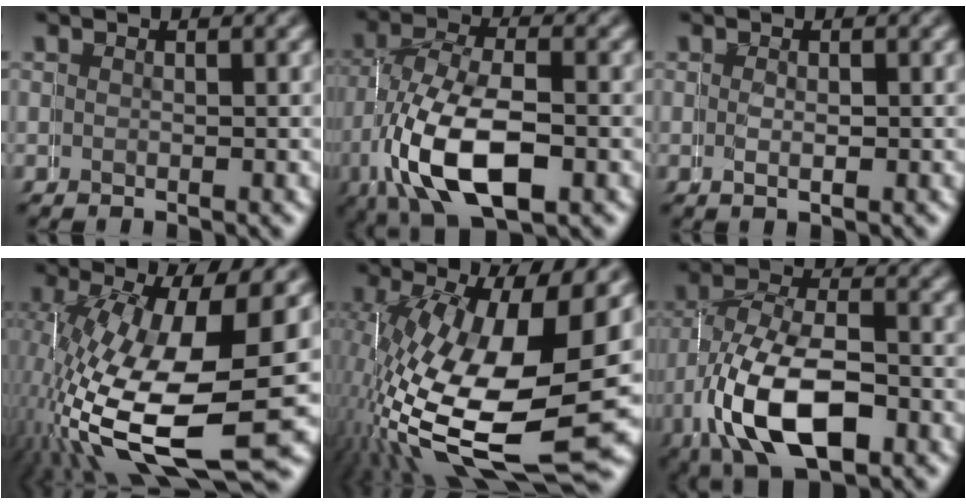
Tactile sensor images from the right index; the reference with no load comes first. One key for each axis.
{"total": 7.9, "fx": -2.0, "fy": 4.8, "fz": 6.0, "tx": -0.136, "ty": -0.033, "tz": -0.013}
{"total": 0.8, "fx": 0.7, "fy": -0.2, "fz": -0.4, "tx": 0.013, "ty": 0.003, "tz": 0.009}
{"total": 10.9, "fx": -2.4, "fy": 5.1, "fz": 9.3, "tx": -0.197, "ty": -0.051, "tz": -0.007}
{"total": 14.2, "fx": -2.6, "fy": 7.1, "fz": 12.0, "tx": -0.237, "ty": -0.054, "tz": -0.004}
{"total": 8.7, "fx": -2.2, "fy": 5.7, "fz": 6.2, "tx": -0.138, "ty": -0.040, "tz": -0.014}